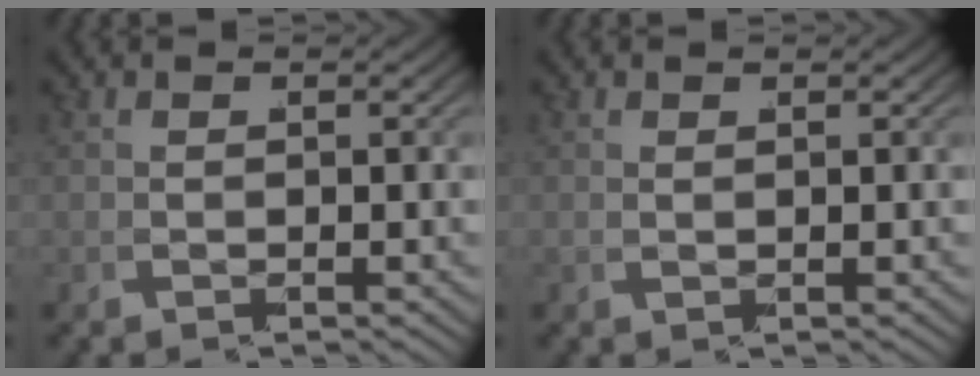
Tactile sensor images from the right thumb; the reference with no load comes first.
{"total": 0.9, "force": [0.5, 0.6, 0.4], "torque": [-0.017, 0.005, 0.010]}